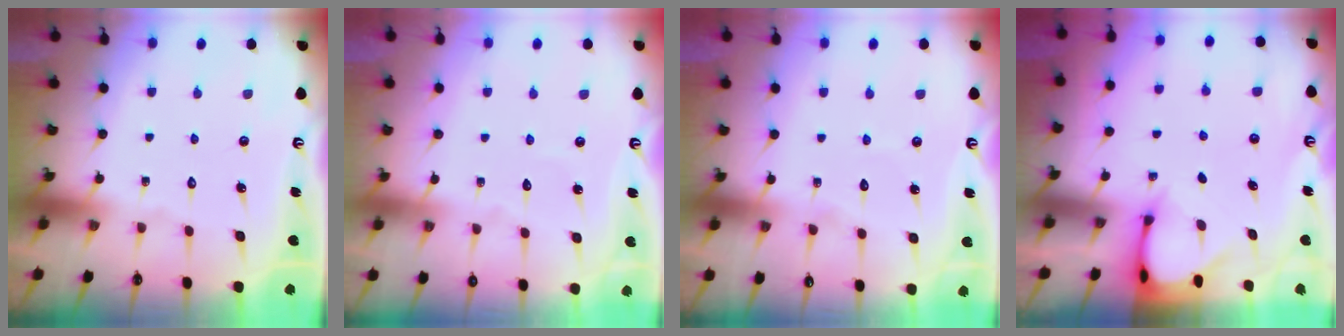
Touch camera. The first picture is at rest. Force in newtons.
{"total": 2.1, "press": 2.1, "slide": 0.2}
{"total": 4.7, "press": 4.7, "slide": 0.4}
{"total": 3.0, "press": 3.0, "slide": 0.2}